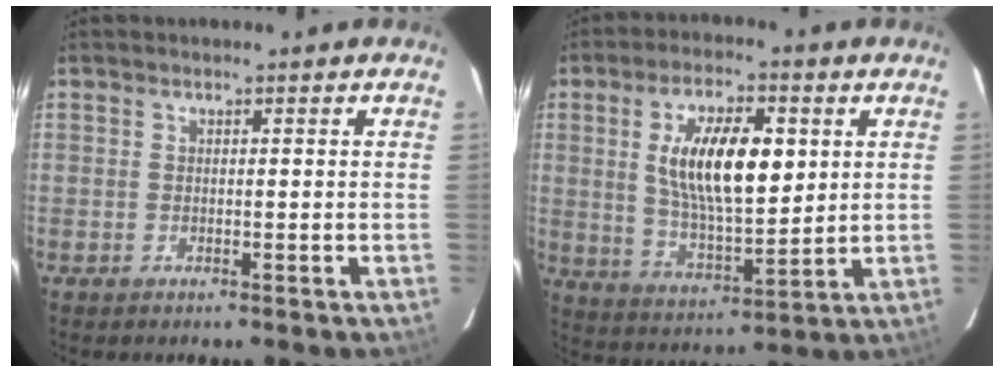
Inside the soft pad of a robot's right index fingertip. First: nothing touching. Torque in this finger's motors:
{"motor_torque": [0.59, 0.12, 0.60, 0.21]}